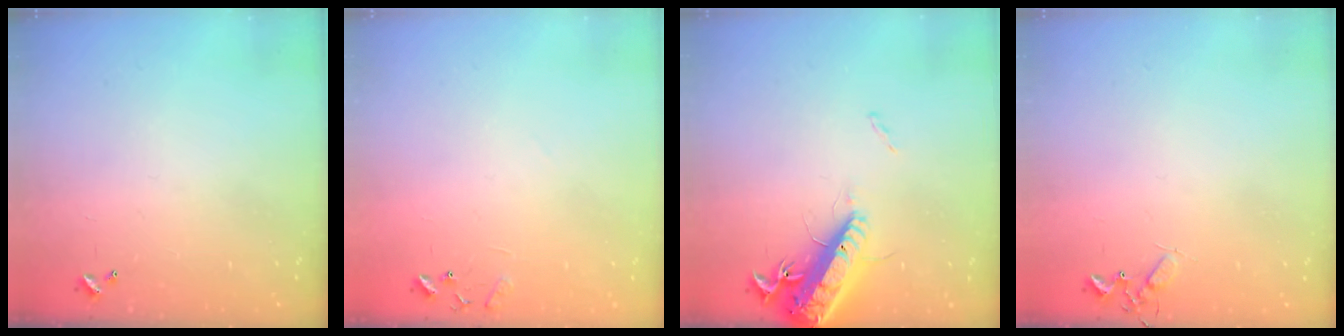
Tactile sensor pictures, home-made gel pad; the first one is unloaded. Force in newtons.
{"total": 8.3, "press": 8.3, "slide": 0.6}
{"total": 16.7, "press": 16.2, "slide": 4.1}
{"total": 4.6, "press": 4.6, "slide": 0.6}